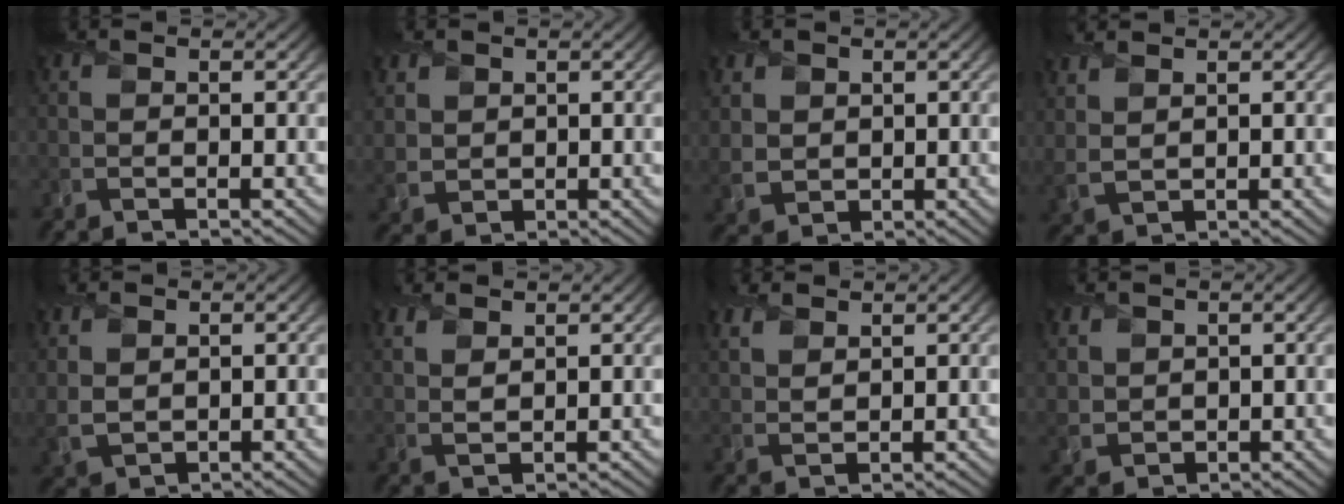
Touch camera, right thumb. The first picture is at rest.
{"total": 3.0, "force": [1.5, 2.5, 0.8], "torque": [-0.035, -0.002, 0.033]}
{"total": 3.8, "force": [1.6, 3.2, 1.3], "torque": [-0.051, -0.004, 0.034]}
{"total": 2.9, "force": [2.1, 1.1, 1.8], "torque": [-0.049, 0.004, 0.052]}
{"total": 3.2, "force": [1.2, 2.2, 2.0], "torque": [-0.056, 0.002, 0.030]}
{"total": 2.7, "force": [2.2, 0.7, 1.4], "torque": [-0.031, 0.002, 0.046]}
{"total": 3.2, "force": [2.6, 1.2, 1.5], "torque": [-0.042, 0.005, 0.059]}
{"total": 2.9, "force": [1.7, 2.2, 0.6], "torque": [-0.030, -0.003, 0.041]}